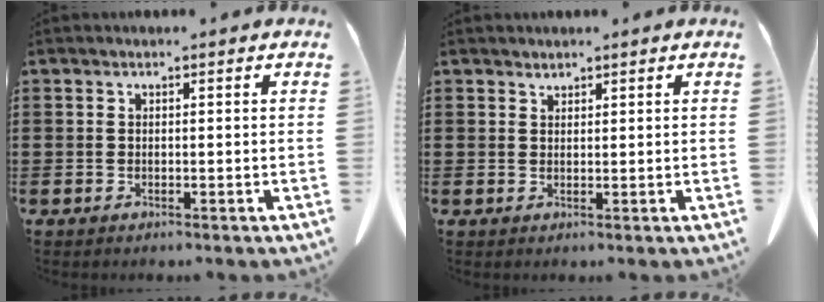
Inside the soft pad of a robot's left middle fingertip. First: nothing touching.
{"total": 1.1, "force": [1.1, 0.2, 0.0], "torque": [-0.003, -0.003, 0.024]}